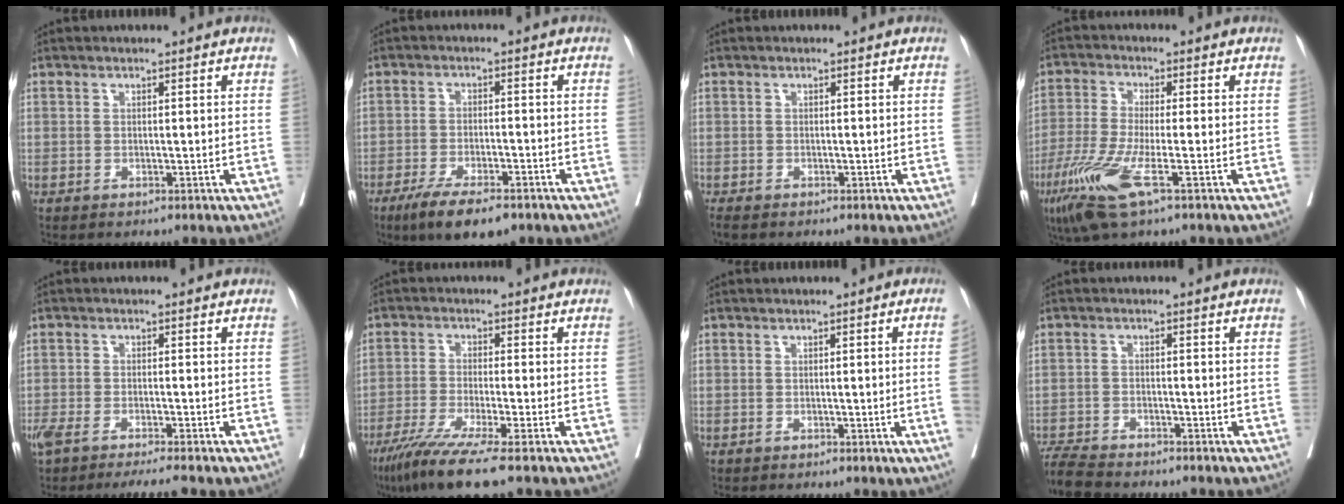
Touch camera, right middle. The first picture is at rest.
{"total": 8.6, "force": [-6.0, 2.2, 5.7], "torque": [-0.095, -0.014, -0.098]}
{"total": 1.9, "force": [-1.6, 0.6, 0.8], "torque": [-0.016, -0.007, -0.024]}
{"total": 9.1, "force": [-4.4, 0.9, 8.0], "torque": [-0.177, -0.024, -0.086]}
{"total": 6.8, "force": [-5.6, 0.3, 3.9], "torque": [-0.063, -0.008, -0.092]}
{"total": 8.9, "force": [-6.2, -0.9, 6.3], "torque": [-0.107, -0.028, -0.110]}
{"total": 2.7, "force": [-0.3, -1.1, 2.4], "torque": [-0.029, -0.002, -0.004]}
{"total": 6.4, "force": [-6.1, 0.7, 2.0], "torque": [-0.032, -0.019, -0.109]}